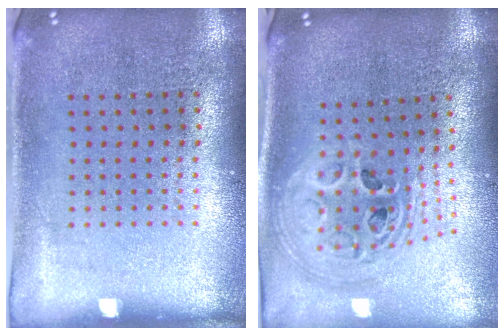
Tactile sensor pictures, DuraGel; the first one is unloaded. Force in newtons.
{"total": 2.5, "press": 1.9, "slide": 1.6}